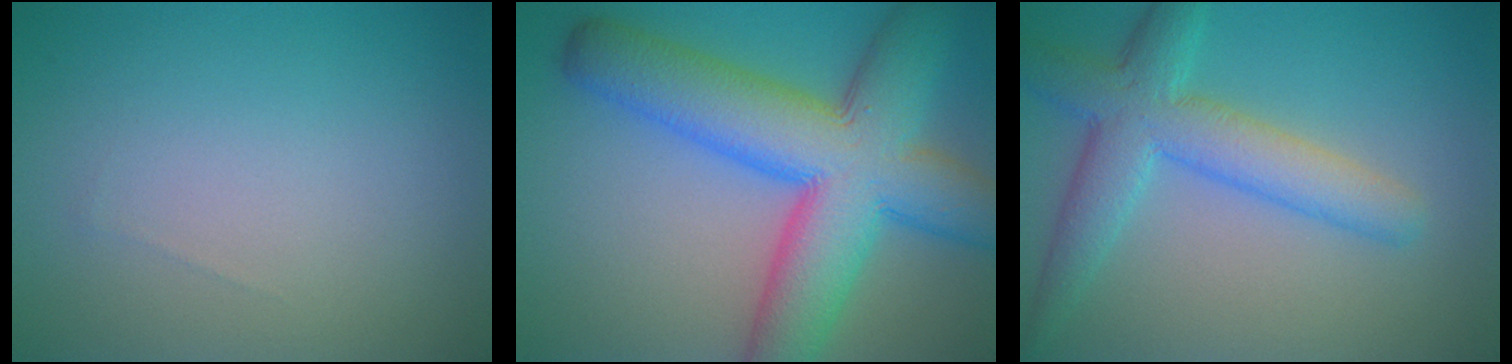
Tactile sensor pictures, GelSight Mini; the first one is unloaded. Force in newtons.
{"total": 12.1, "press": 12.1, "slide": 0.3}
{"total": 5.7, "press": 5.7, "slide": 0.2}